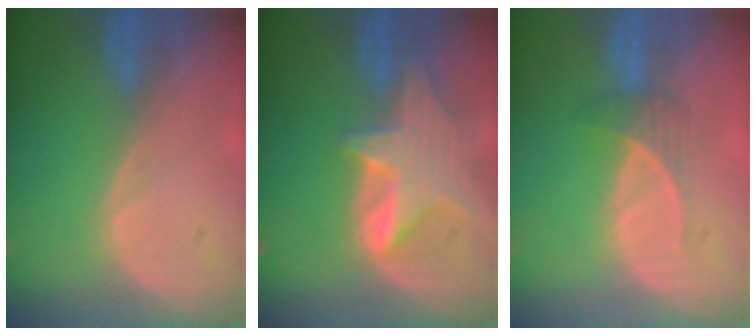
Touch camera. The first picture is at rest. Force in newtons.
{"total": 7.4, "press": 6.9, "slide": 2.5}
{"total": 2.5, "press": 2.3, "slide": 0.9}